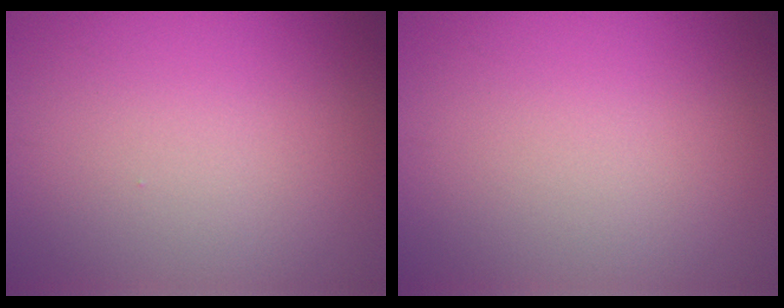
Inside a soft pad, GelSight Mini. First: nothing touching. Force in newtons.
{"total": 0.0}